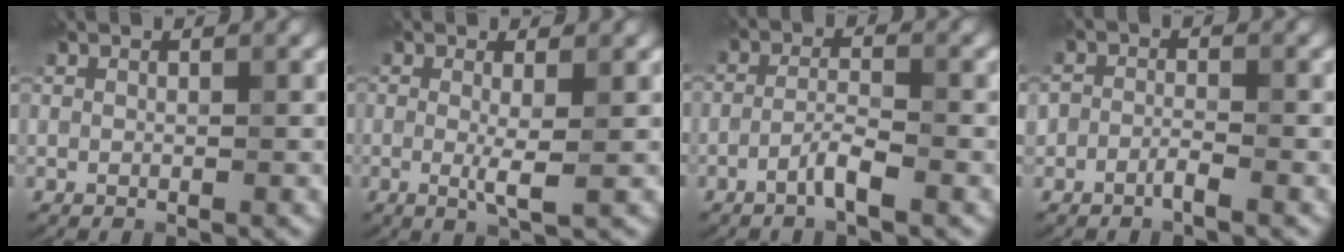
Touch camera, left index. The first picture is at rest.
{"total": 2.3, "force": [-0.1, 0.3, 2.3], "torque": [-0.044, -0.008, -0.002]}
{"total": 2.2, "force": [-1.3, 0.4, 1.7], "torque": [-0.034, 0.007, -0.030]}
{"total": 1.2, "force": [-0.9, 0.4, 0.7], "torque": [-0.014, 0.004, -0.020]}